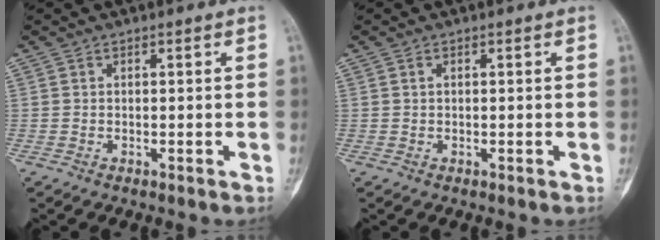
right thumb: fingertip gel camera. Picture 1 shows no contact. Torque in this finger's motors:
{"motor_torque": [0.39, -0.38, 0.08, 0.09, 0.02]}